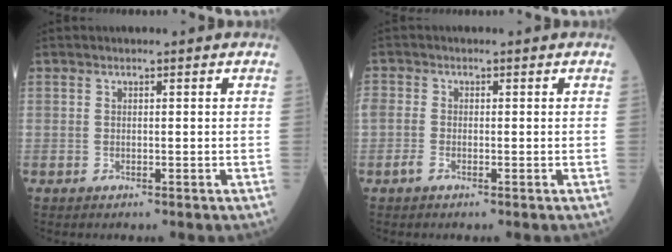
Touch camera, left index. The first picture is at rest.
{"total": 1.7, "force": [-0.9, 0.9, 1.0], "torque": [-0.026, 0.000, -0.020]}